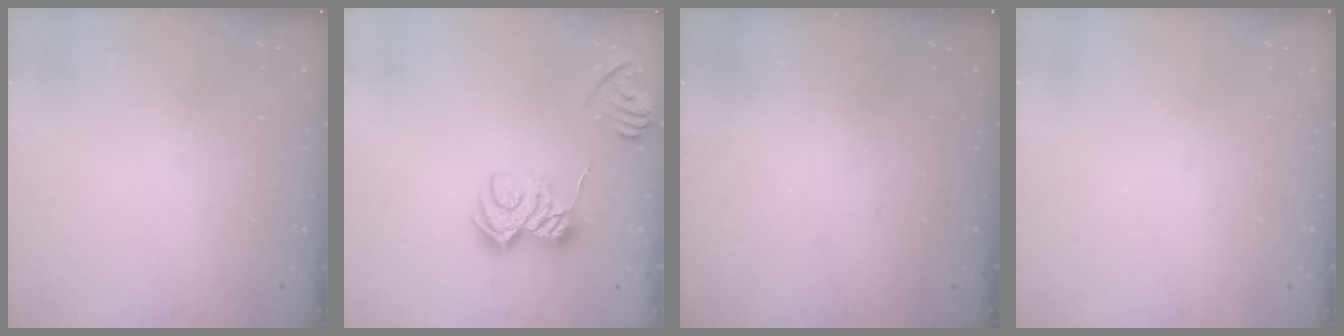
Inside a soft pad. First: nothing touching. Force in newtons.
{"total": 8.0, "press": 8.0, "slide": 0.7}
{"total": 2.4, "press": 2.3, "slide": 0.8}
{"total": 0.0}